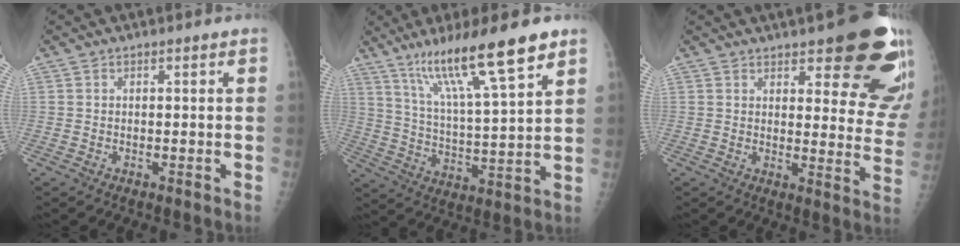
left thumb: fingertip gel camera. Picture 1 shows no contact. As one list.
[{"total": 17.1, "force": [11.4, 1.7, 12.6], "torque": [-0.207, -0.052, 0.202]}, {"total": 19.2, "force": [12.0, 6.1, 13.6], "torque": [-0.127, -0.065, 0.140]}]